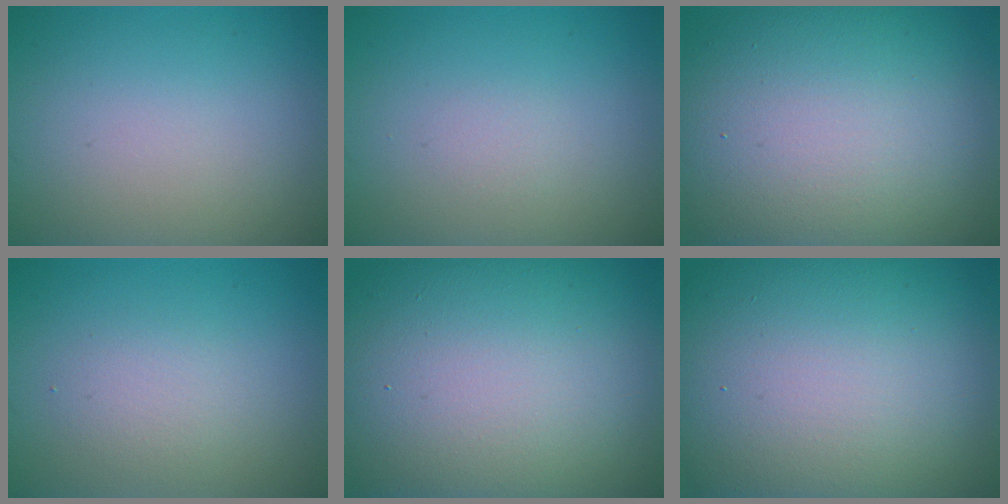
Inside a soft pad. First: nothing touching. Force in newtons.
{"total": 0.6, "press": 0.6, "slide": 0.1}
{"total": 16.5, "press": 16.5, "slide": 0.9}
{"total": 1.9, "press": 1.9, "slide": 0.0}
{"total": 18.9, "press": 18.8, "slide": 1.2}
{"total": 19.8, "press": 19.8, "slide": 0.7}